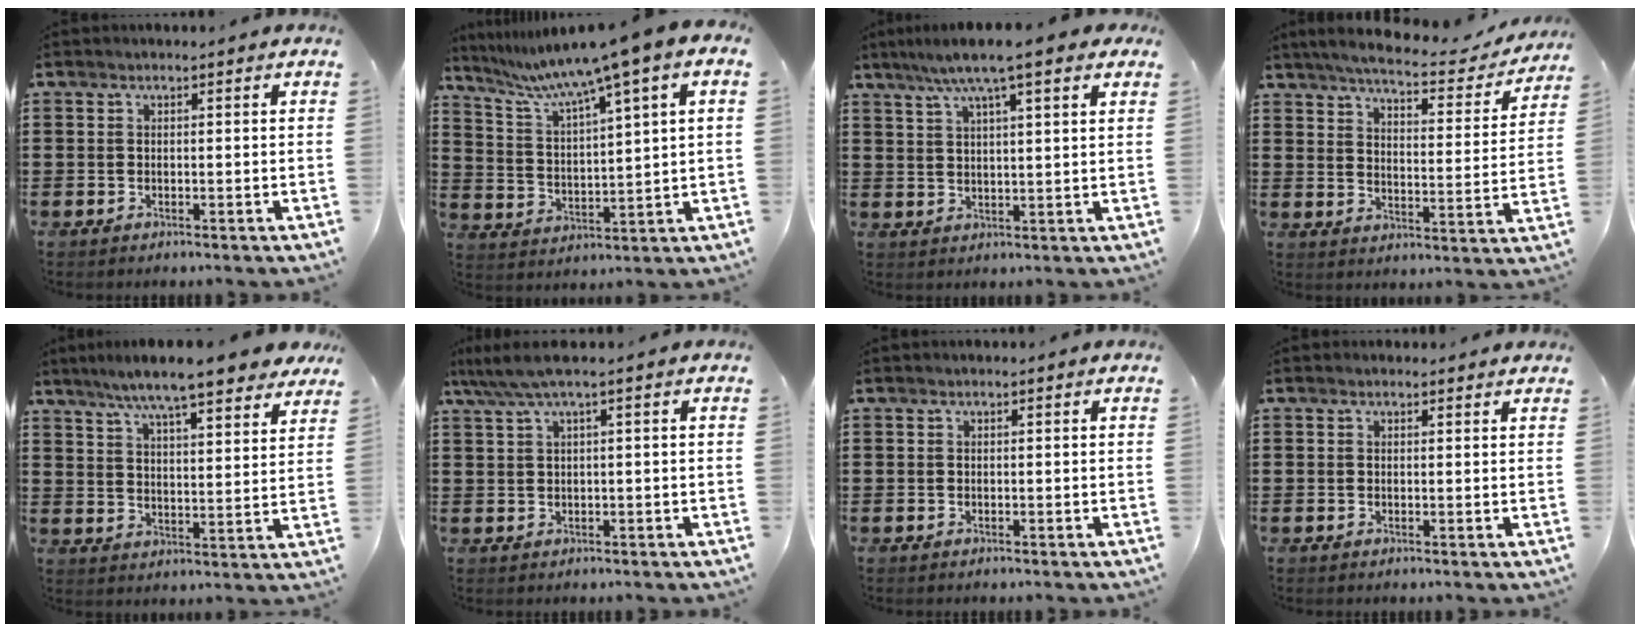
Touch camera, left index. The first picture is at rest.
{"total": 8.2, "force": [6.2, -0.3, 5.3], "torque": [-0.127, -0.039, 0.096]}
{"total": 7.4, "force": [5.5, 1.0, 4.9], "torque": [-0.109, -0.005, 0.095]}
{"total": 5.4, "force": [4.9, 0.2, 2.3], "torque": [-0.069, -0.030, 0.078]}
{"total": 8.8, "force": [7.6, 0.4, 4.5], "torque": [-0.105, -0.031, 0.131]}
{"total": 2.7, "force": [0.9, 0.0, 2.6], "torque": [-0.058, -0.006, 0.012]}
{"total": 0.0}
{"total": 0.7, "force": [0.6, 0.4, 0.1], "torque": [-0.003, 0.003, 0.012]}